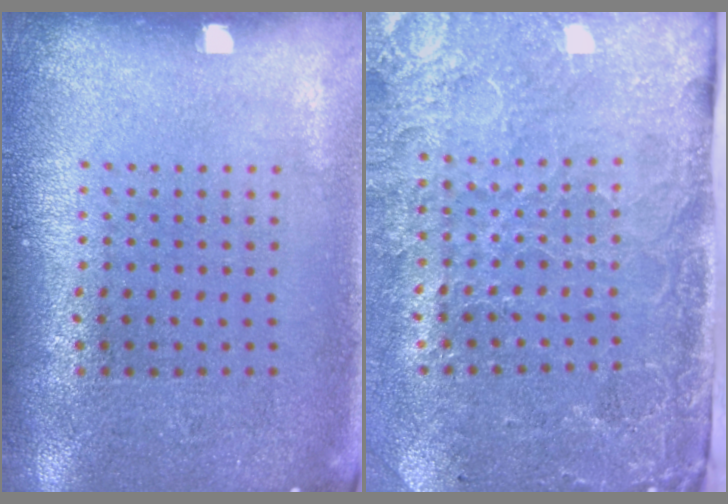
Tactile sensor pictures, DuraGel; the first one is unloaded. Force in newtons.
{"total": 4.7, "press": 3.7, "slide": 2.9}